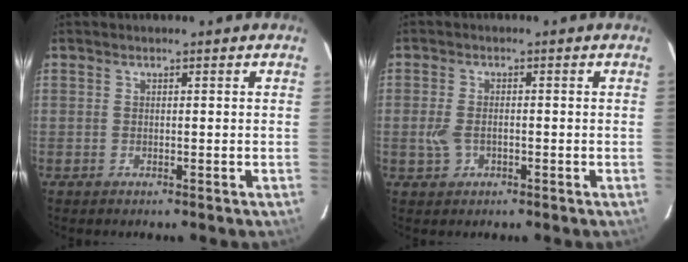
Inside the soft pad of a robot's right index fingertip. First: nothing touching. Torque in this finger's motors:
{"motor_torque": [-0.08, 0.15, -0.02, 0.05]}